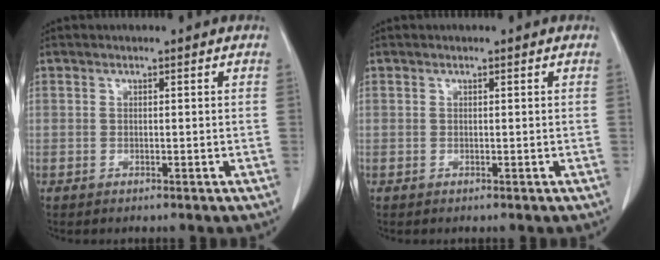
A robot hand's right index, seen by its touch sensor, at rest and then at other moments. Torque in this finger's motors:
{"motor_torque": [-0.03, 0.10, 0.01, 0.00]}